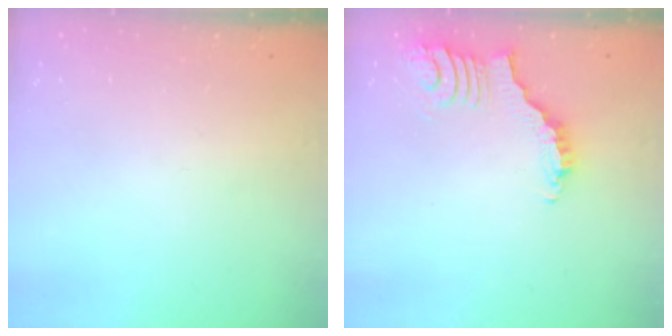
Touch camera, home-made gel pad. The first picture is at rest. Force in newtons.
{"total": 3.7, "press": 3.7, "slide": 0.7}